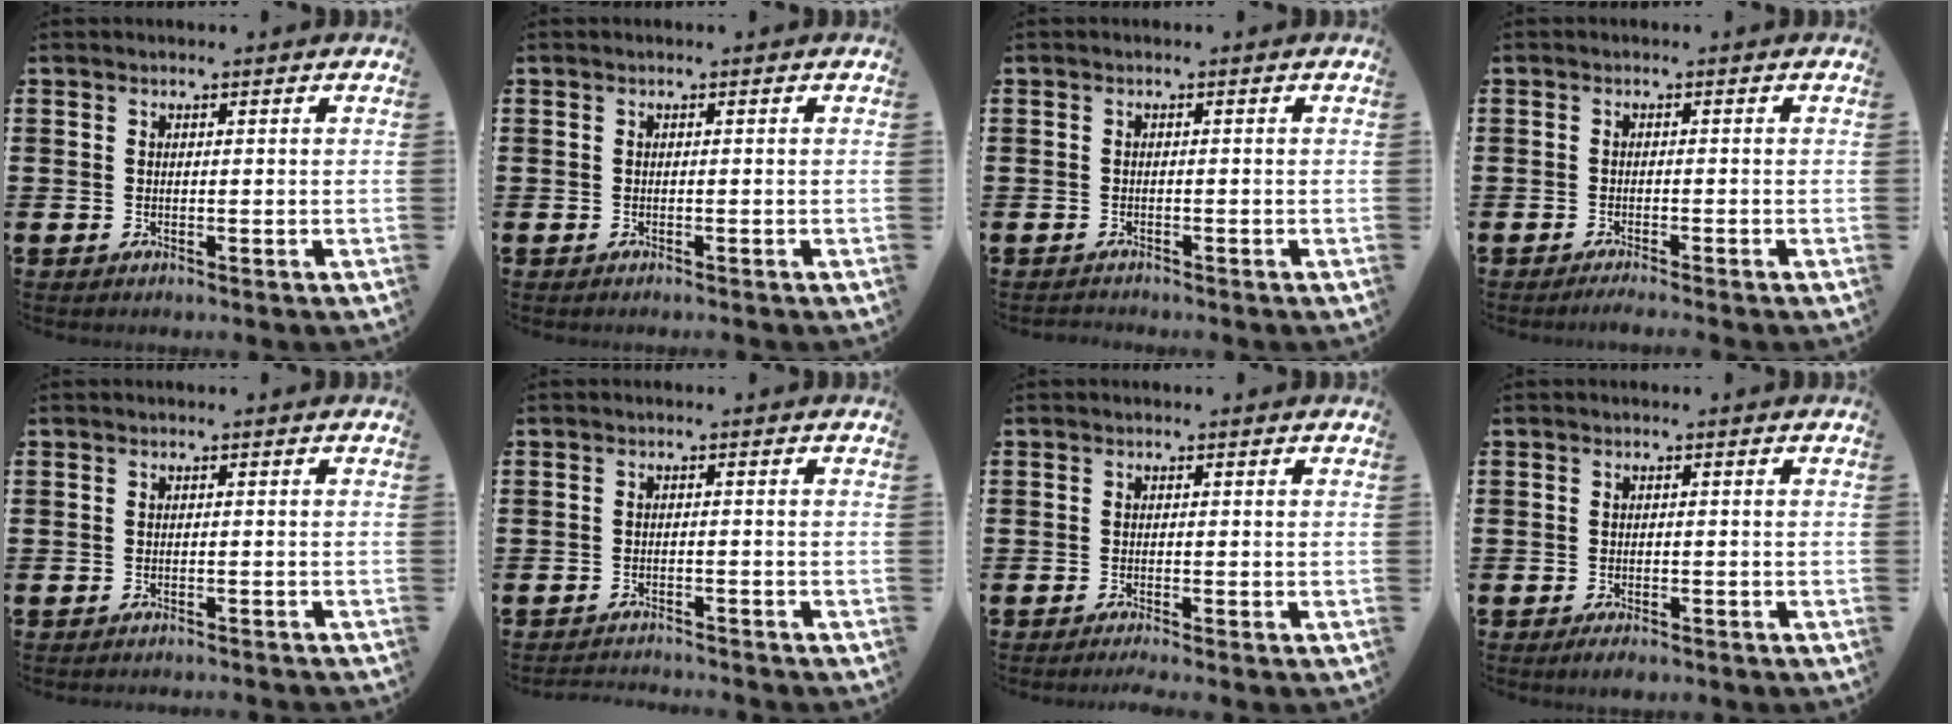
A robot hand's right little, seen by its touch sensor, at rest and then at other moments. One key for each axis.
{"total": 0.0}
{"total": 0.6, "fx": -0.6, "fy": 0.0, "fz": -0.1, "tx": -0.001, "ty": -0.002, "tz": -0.012}
{"total": 0.9, "fx": -0.7, "fy": -0.1, "fz": 0.6, "tx": -0.010, "ty": -0.001, "tz": -0.013}
{"total": 0.7, "fx": -0.7, "fy": -0.1, "fz": 0.0, "tx": 0.001, "ty": -0.001, "tz": -0.014}
{"total": 1.5, "fx": -1.5, "fy": -0.1, "fz": -0.1, "tx": -0.002, "ty": 0.003, "tz": -0.032}
{"total": 0.9, "fx": -0.7, "fy": 0.0, "fz": 0.5, "tx": -0.008, "ty": -0.003, "tz": -0.013}
{"total": 1.0, "fx": -0.7, "fy": 0.3, "fz": 0.7, "tx": -0.008, "ty": -0.004, "tz": -0.015}